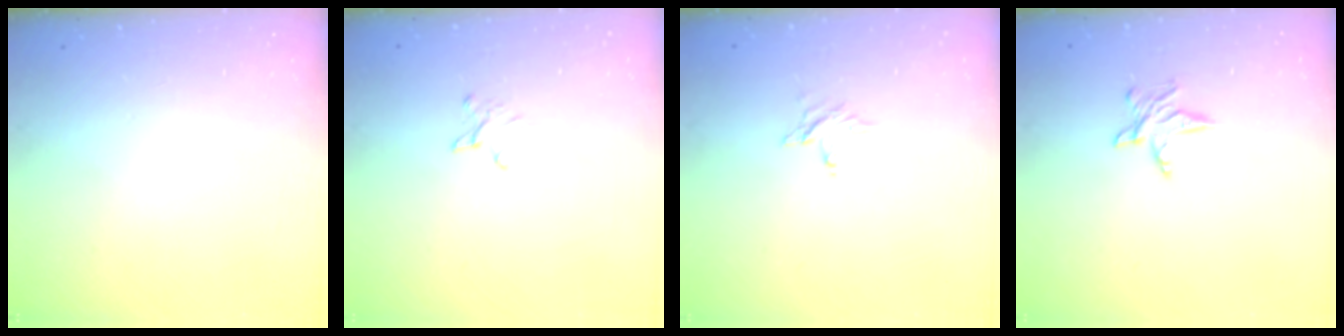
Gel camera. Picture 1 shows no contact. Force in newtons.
{"total": 2.6, "press": 2.6, "slide": 0.3}
{"total": 2.7, "press": 2.7, "slide": 0.3}
{"total": 3.9, "press": 3.9, "slide": 0.5}